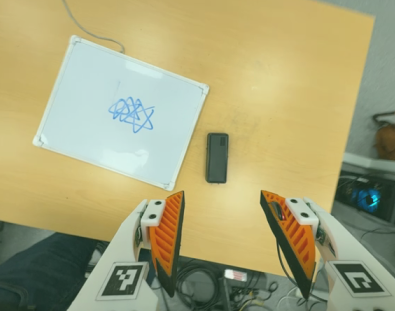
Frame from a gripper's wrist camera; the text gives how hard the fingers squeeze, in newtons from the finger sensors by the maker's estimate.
{"total": 0.0}